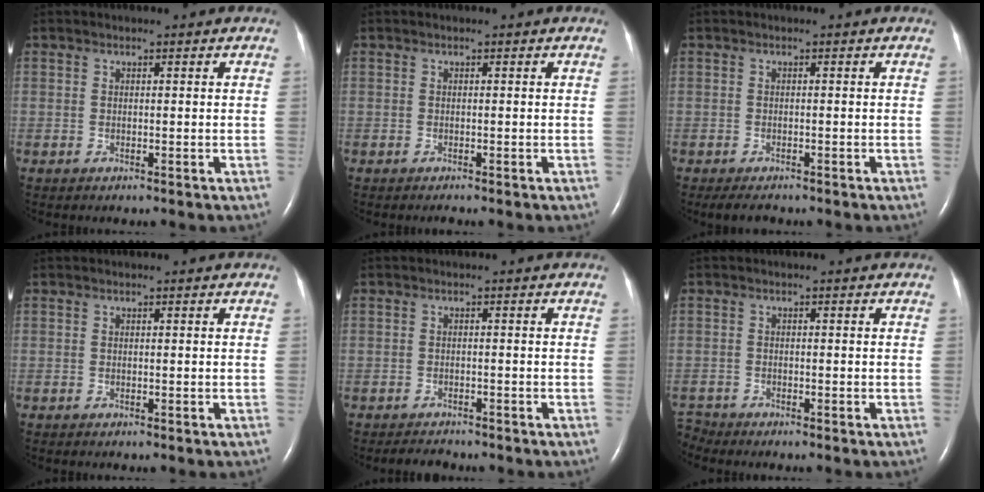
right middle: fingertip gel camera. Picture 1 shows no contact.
{"total": 0.0}
{"total": 2.5, "force": [-2.0, 0.8, 1.2], "torque": [-0.022, -0.006, -0.027]}
{"total": 0.0}
{"total": 2.3, "force": [-2.1, 0.7, 0.4], "torque": [-0.014, -0.007, -0.030]}
{"total": 2.0, "force": [-1.9, -0.1, -0.5], "torque": [0.013, -0.012, -0.034]}